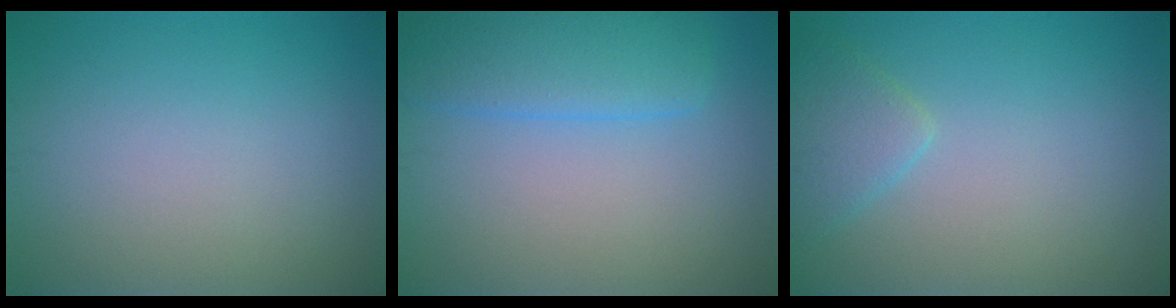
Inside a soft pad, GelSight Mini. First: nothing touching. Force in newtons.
{"total": 4.7, "press": 4.6, "slide": 0.3}
{"total": 2.3, "press": 2.3, "slide": 0.1}